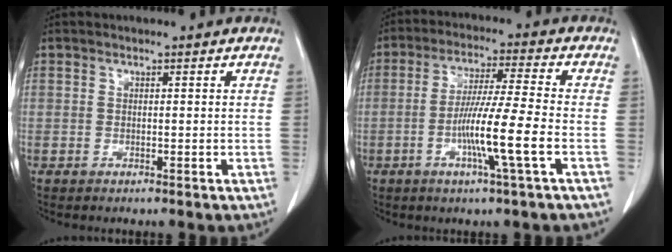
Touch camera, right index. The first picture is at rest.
{"total": 10.6, "force": [-3.2, -0.7, 10.1], "torque": [-0.187, -0.009, -0.062]}